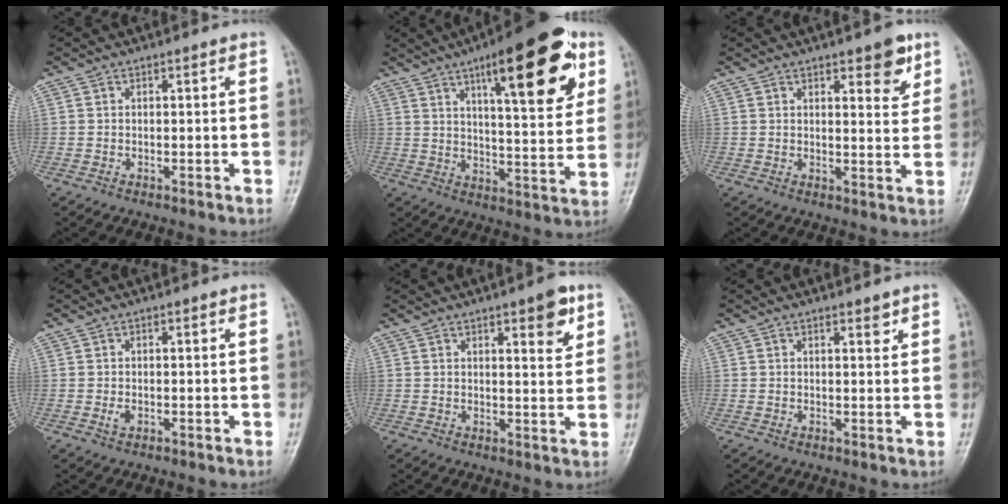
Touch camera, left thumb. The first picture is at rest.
{"total": 20.6, "force": [10.0, 6.1, 16.9], "torque": [-0.205, -0.030, 0.142]}
{"total": 6.0, "force": [3.5, 2.2, 4.4], "torque": [-0.037, -0.020, 0.041]}
{"total": 1.4, "force": [-0.1, 0.9, 1.1], "torque": [-0.016, -0.002, -0.003]}
{"total": 6.0, "force": [3.3, 1.8, 4.7], "torque": [-0.051, -0.017, 0.040]}
{"total": 1.8, "force": [1.3, 0.6, 1.0], "torque": [-0.007, -0.007, 0.017]}